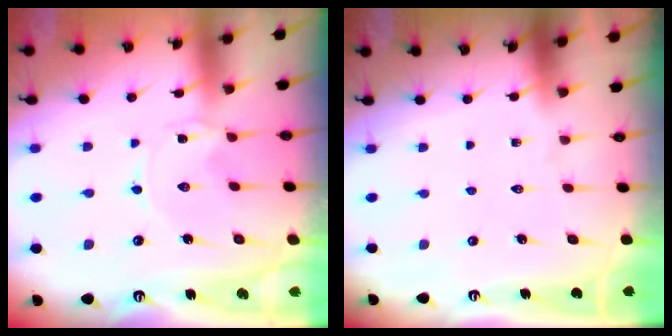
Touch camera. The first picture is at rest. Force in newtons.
{"total": 0.0}